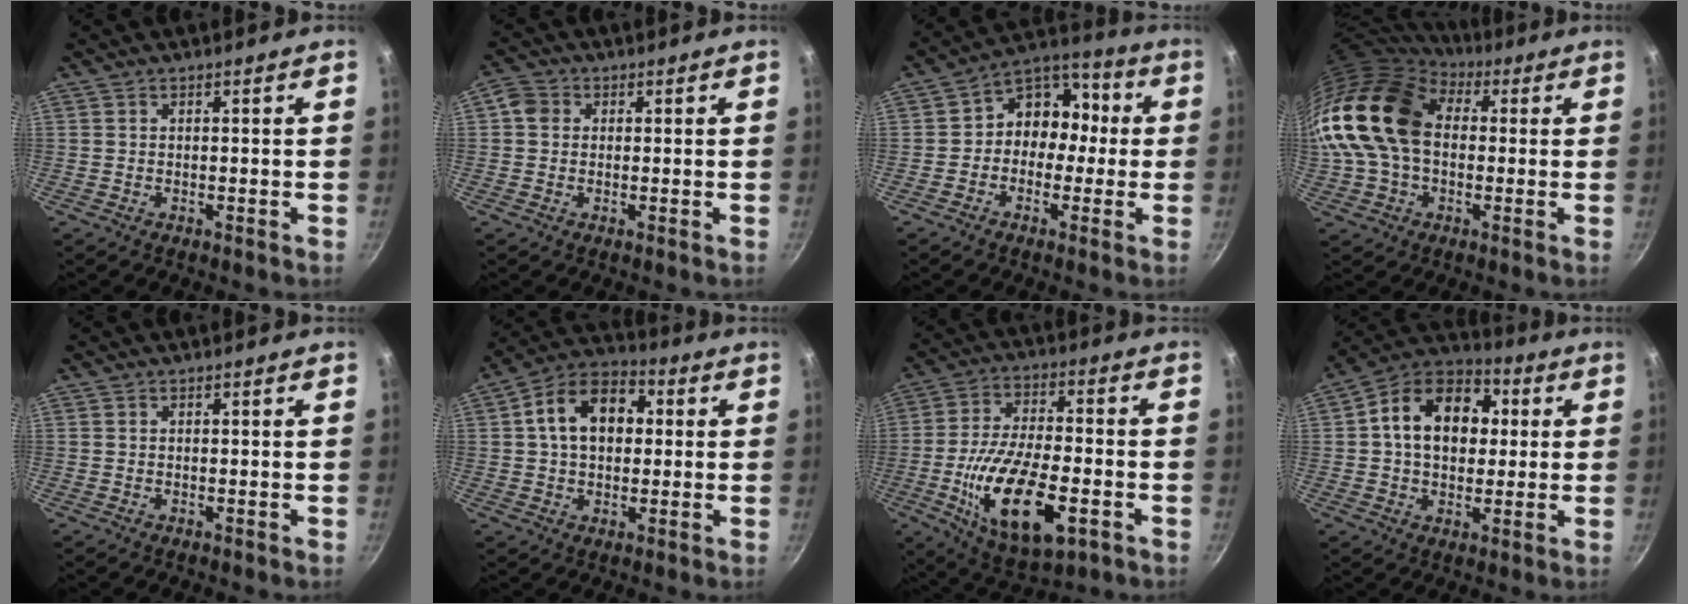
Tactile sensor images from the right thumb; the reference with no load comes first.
{"total": 3.4, "force": [0.4, 3.1, 1.4], "torque": [-0.014, 0.006, -0.006]}
{"total": 10.4, "force": [-0.7, 8.7, 5.6], "torque": [-0.028, 0.043, -0.033]}
{"total": 19.2, "force": [1.8, 13.6, 13.3], "torque": [-0.248, 0.038, 0.022]}
{"total": 0.0}
{"total": 13.2, "force": [2.1, 9.2, 9.2], "torque": [-0.116, 0.026, 0.018]}
{"total": 19.6, "force": [-6.0, 8.8, 16.4], "torque": [-0.292, 0.015, -0.097]}
{"total": 16.3, "force": [2.5, 11.9, 10.9], "torque": [-0.146, 0.025, 0.022]}